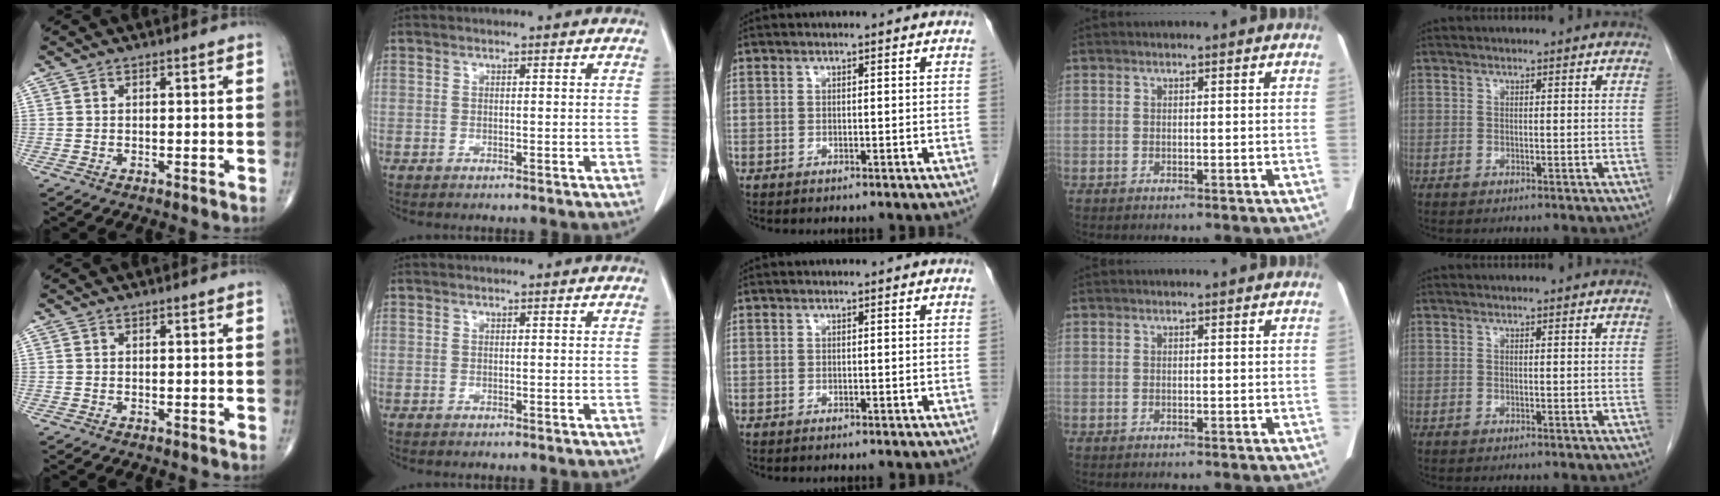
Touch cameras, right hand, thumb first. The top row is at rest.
{}